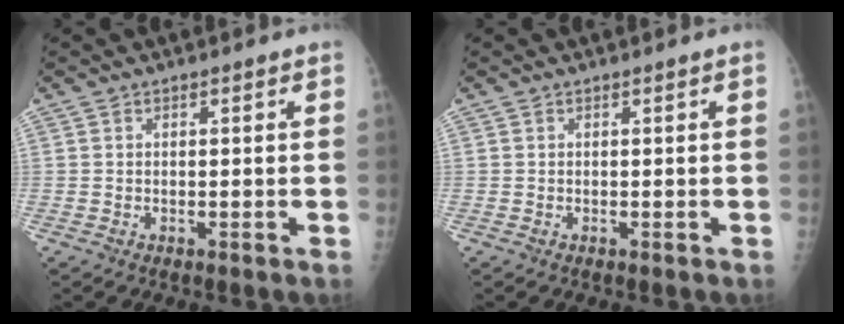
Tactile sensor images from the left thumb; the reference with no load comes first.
{"total": 0.0}